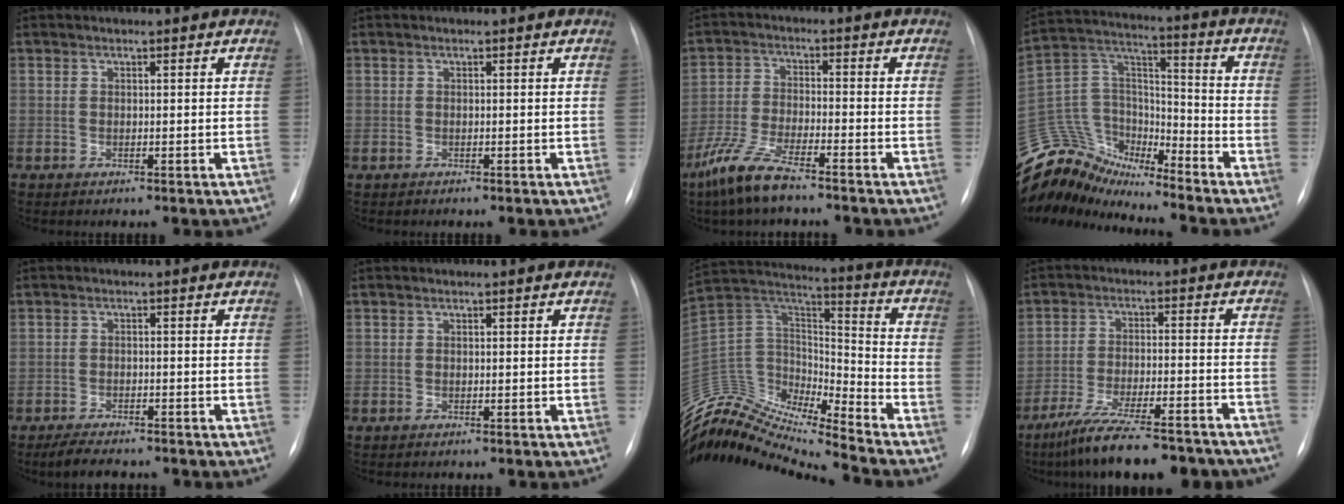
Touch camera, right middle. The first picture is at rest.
{"total": 0.0}
{"total": 7.9, "force": [-6.0, 1.2, 5.0], "torque": [-0.117, -0.016, -0.120]}
{"total": 14.1, "force": [-13.5, 3.6, 1.6], "torque": [-0.035, 0.073, -0.258]}
{"total": 5.4, "force": [-4.6, 1.5, 2.4], "torque": [-0.042, -0.011, -0.069]}
{"total": 0.0}
{"total": 15.6, "force": [-15.3, 1.5, 2.8], "torque": [-0.047, 0.089, -0.283]}
{"total": 17.0, "force": [-14.3, 2.8, 8.8], "torque": [-0.130, -0.004, -0.220]}